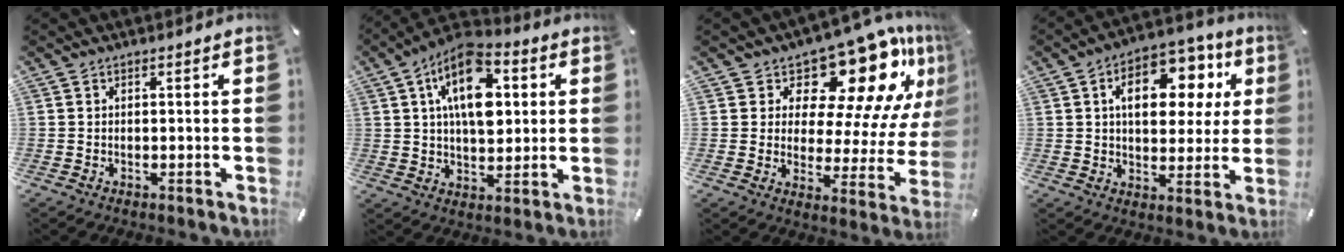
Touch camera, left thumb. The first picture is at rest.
{"total": 15.3, "force": [4.6, 9.0, 11.5], "torque": [-0.203, -0.009, 0.078]}
{"total": 17.2, "force": [11.8, 8.2, 9.4], "torque": [-0.127, -0.108, 0.196]}
{"total": 14.5, "force": [5.0, 9.3, 9.9], "torque": [-0.140, -0.011, 0.082]}